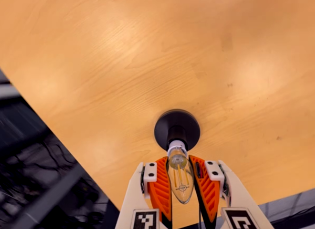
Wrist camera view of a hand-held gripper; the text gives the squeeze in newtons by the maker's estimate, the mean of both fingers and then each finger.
{"total": 21.8, "left": 20.7, "right": 22.9}